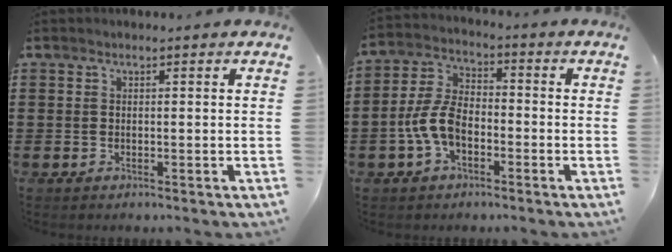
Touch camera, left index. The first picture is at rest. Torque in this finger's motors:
{"motor_torque": [1.21, 0.93, 0.34, 0.16]}